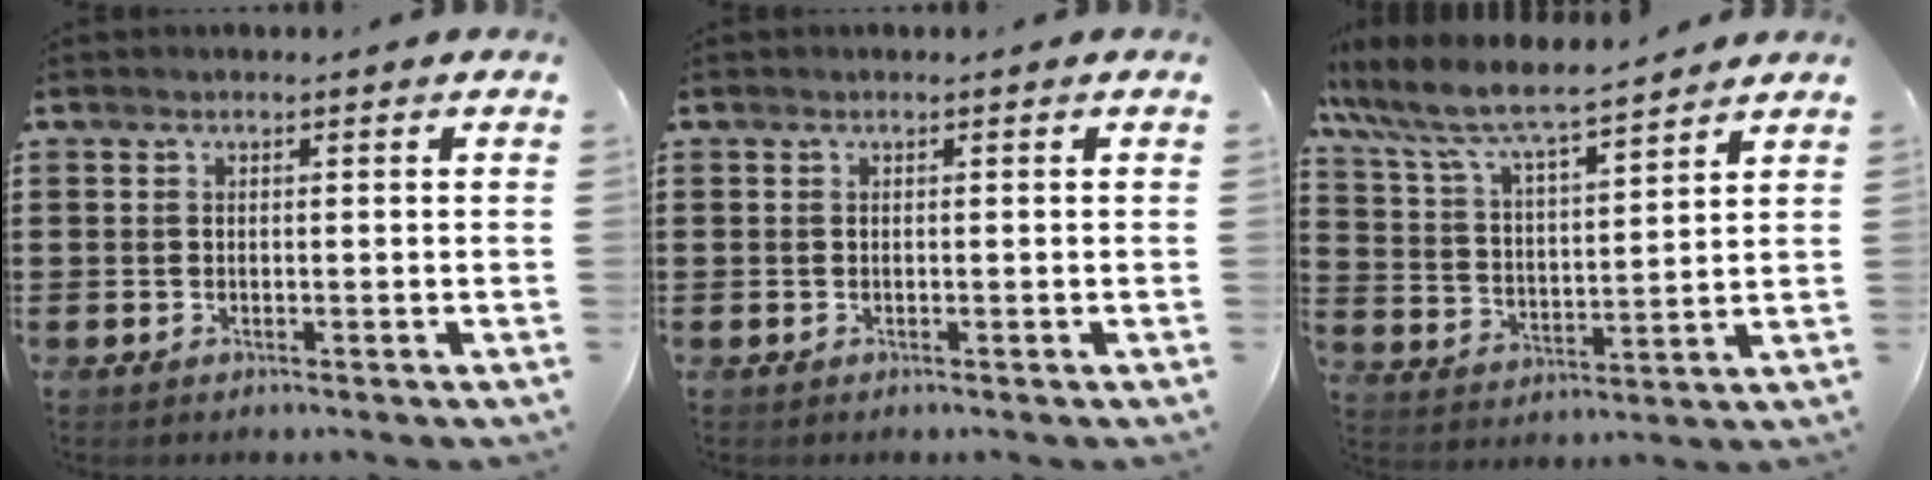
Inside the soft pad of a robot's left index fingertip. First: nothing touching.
{"total": 0.0}
{"total": 7.5, "force": [6.7, 1.1, 3.1], "torque": [-0.091, -0.038, 0.113]}